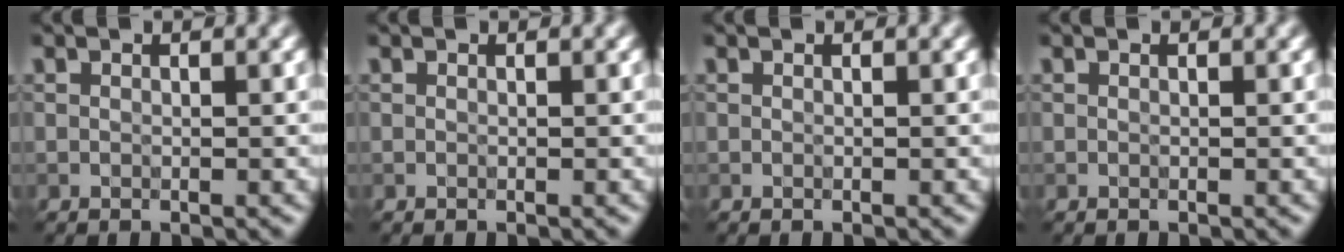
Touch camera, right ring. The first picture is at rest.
{"total": 0.0}
{"total": 0.0}
{"total": 0.0}